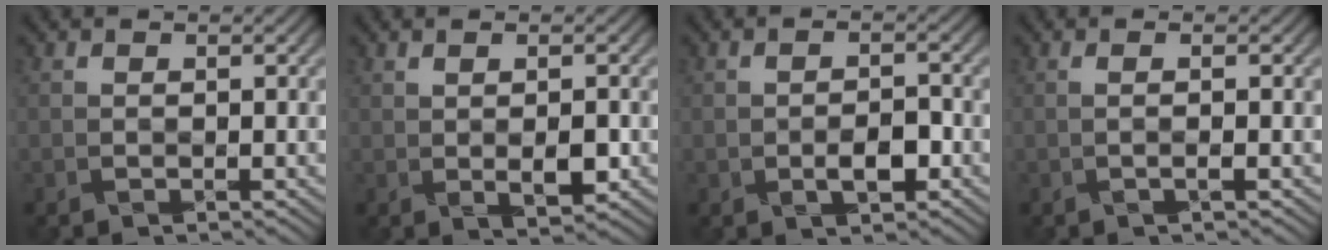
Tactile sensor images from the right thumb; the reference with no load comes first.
{"total": 2.7, "force": [0.1, 0.7, 2.6], "torque": [-0.051, 0.001, 0.009]}
{"total": 2.7, "force": [-1.0, 1.3, 2.1], "torque": [-0.037, -0.001, -0.014]}
{"total": 1.2, "force": [-0.1, 0.2, 1.2], "torque": [-0.022, 0.002, -0.008]}